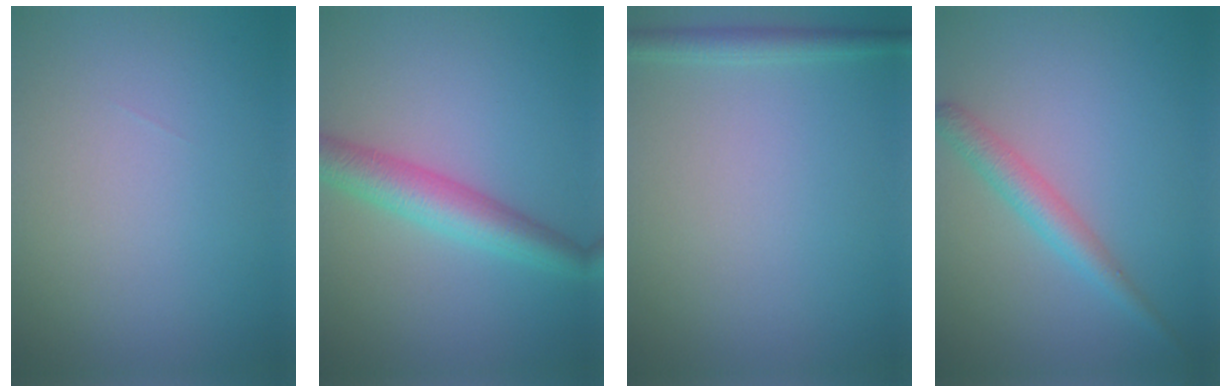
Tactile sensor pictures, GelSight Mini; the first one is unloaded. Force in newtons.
{"total": 4.6, "press": 4.6, "slide": 0.2}
{"total": 1.7, "press": 1.7, "slide": 0.1}
{"total": 2.7, "press": 2.7, "slide": 0.1}